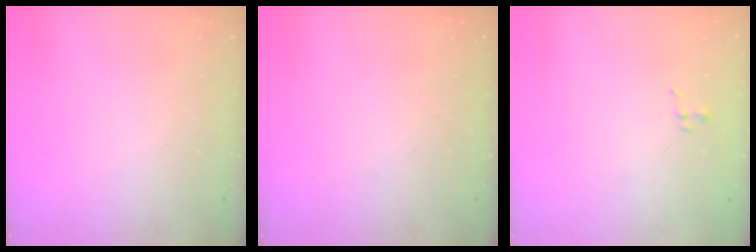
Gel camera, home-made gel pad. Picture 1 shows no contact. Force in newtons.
{"total": 0.0}
{"total": 0.8, "press": 0.6, "slide": 0.6}